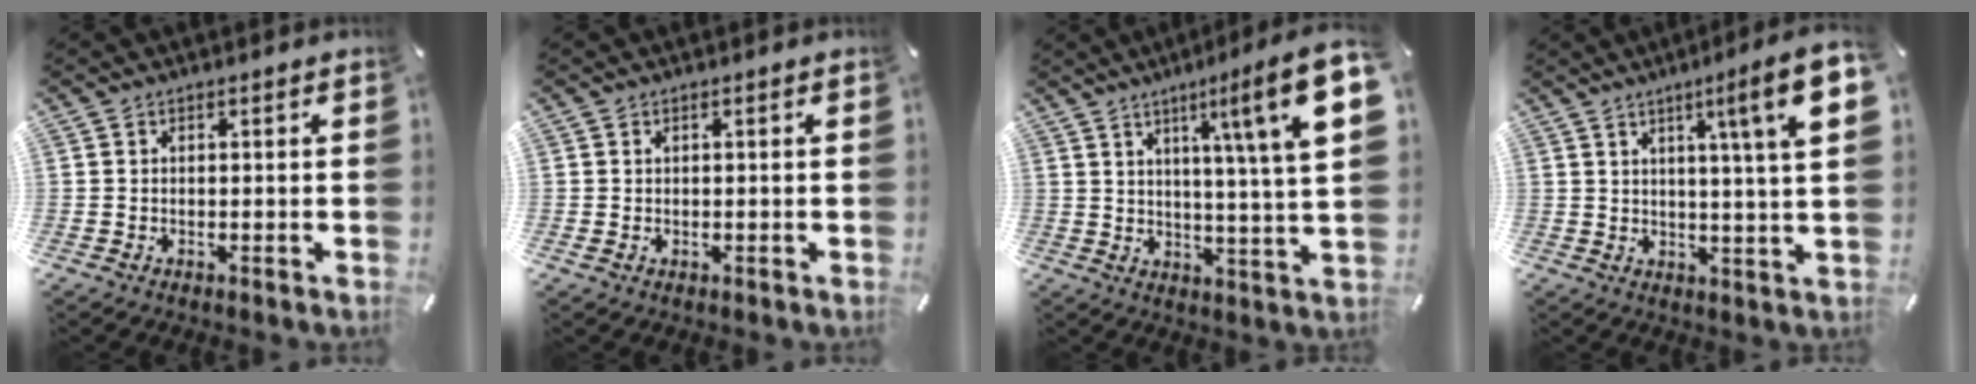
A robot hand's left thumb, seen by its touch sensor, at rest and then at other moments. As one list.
[{"total": 0.6, "force": [0.2, 0.3, 0.4], "torque": [0.000, -0.004, 0.003]}, {"total": 15.6, "force": [6.8, 1.5, 13.9], "torque": [-0.203, -0.043, 0.088]}, {"total": 11.7, "force": [4.6, 0.3, 10.7], "torque": [-0.167, -0.016, 0.066]}]